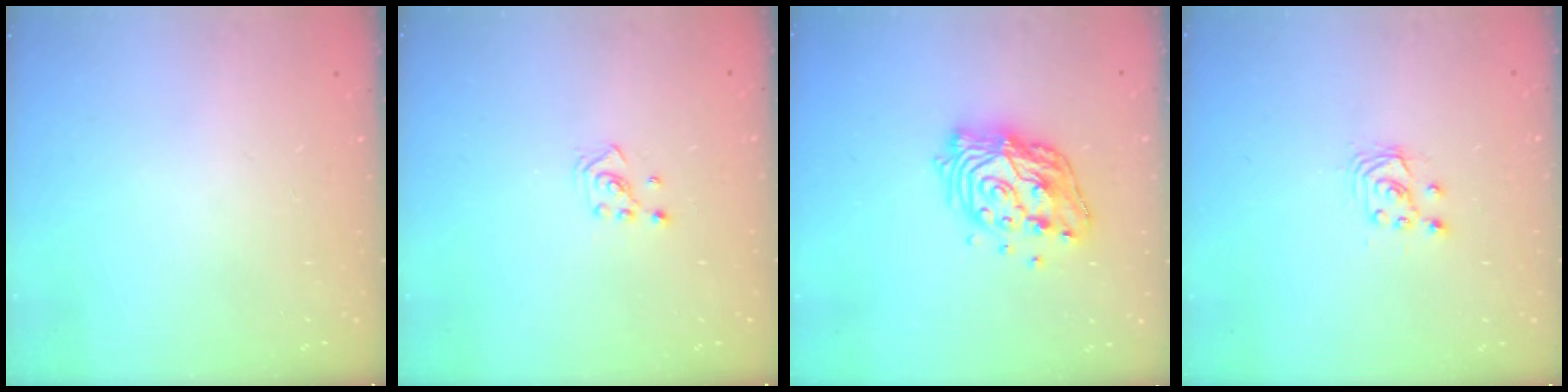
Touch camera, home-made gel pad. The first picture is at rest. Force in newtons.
{"total": 2.1, "press": 2.1, "slide": 0.3}
{"total": 18.0, "press": 17.9, "slide": 1.6}
{"total": 2.9, "press": 2.9, "slide": 0.2}